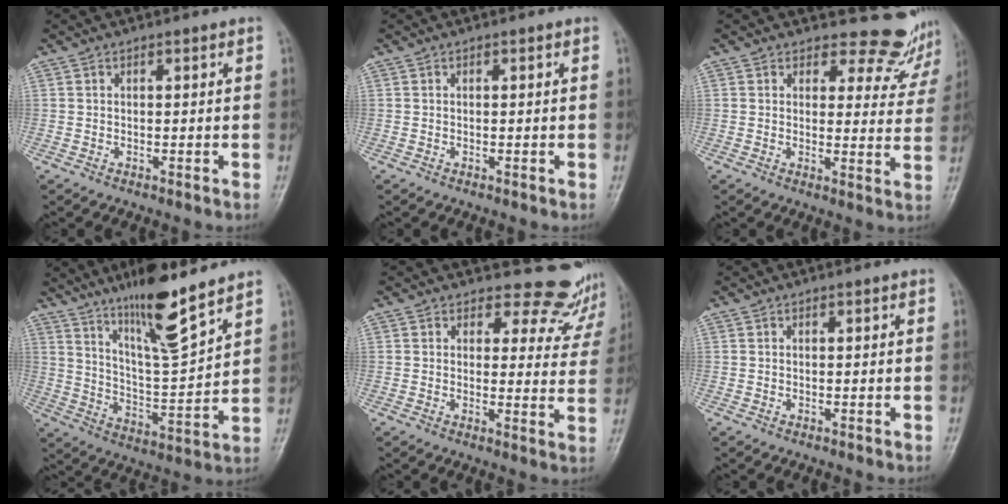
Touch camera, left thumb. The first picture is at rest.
{"total": 0.0}
{"total": 8.8, "force": [8.3, 3.0, -0.1], "torque": [0.043, -0.074, 0.081]}
{"total": 14.2, "force": [10.6, 1.6, 9.3], "torque": [-0.153, -0.069, 0.191]}
{"total": 10.3, "force": [9.6, 3.7, -0.2], "torque": [0.054, -0.080, 0.088]}
{"total": 0.0}